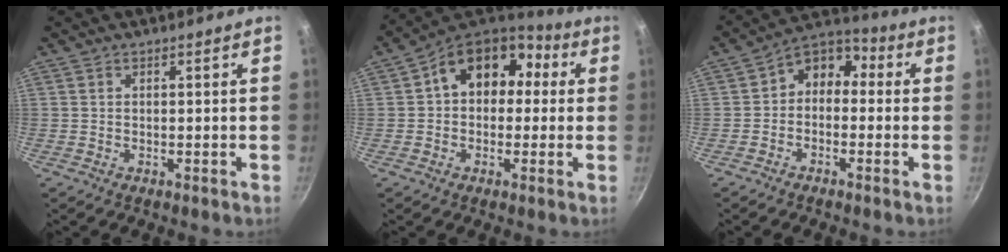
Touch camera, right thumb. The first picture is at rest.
{"total": 14.5, "force": [2.5, 11.0, 9.2], "torque": [-0.099, 0.037, 0.021]}
{"total": 7.7, "force": [-0.4, 6.1, 4.8], "torque": [-0.047, 0.037, -0.029]}